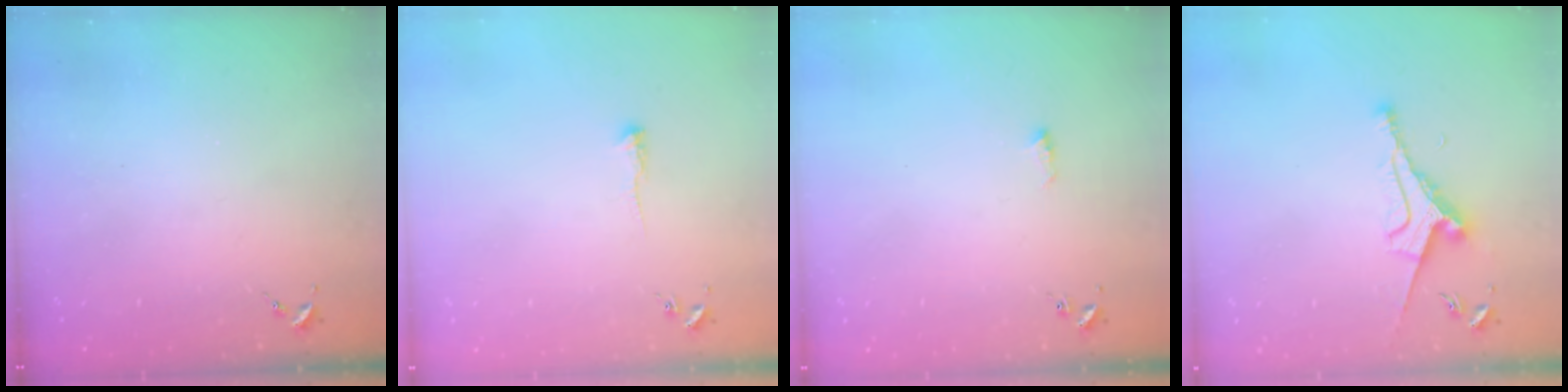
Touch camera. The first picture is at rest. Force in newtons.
{"total": 3.5, "press": 3.5, "slide": 0.6}
{"total": 5.3, "press": 5.3, "slide": 0.7}
{"total": 9.2, "press": 9.1, "slide": 1.3}